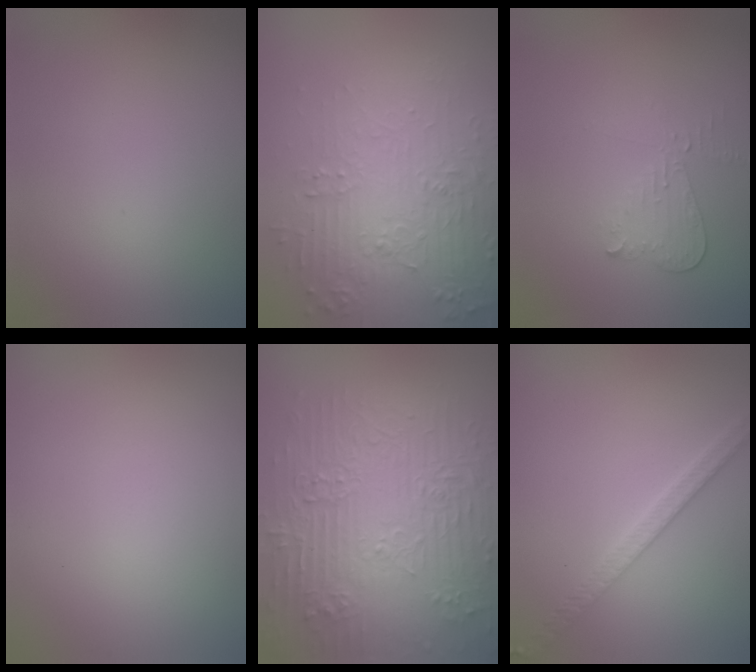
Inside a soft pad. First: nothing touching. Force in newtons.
{"total": 4.4, "press": 4.4, "slide": 0.6}
{"total": 2.1, "press": 2.0, "slide": 0.5}
{"total": 0.0}
{"total": 11.4, "press": 7.5, "slide": 8.5}
{"total": 2.9, "press": 2.8, "slide": 0.6}